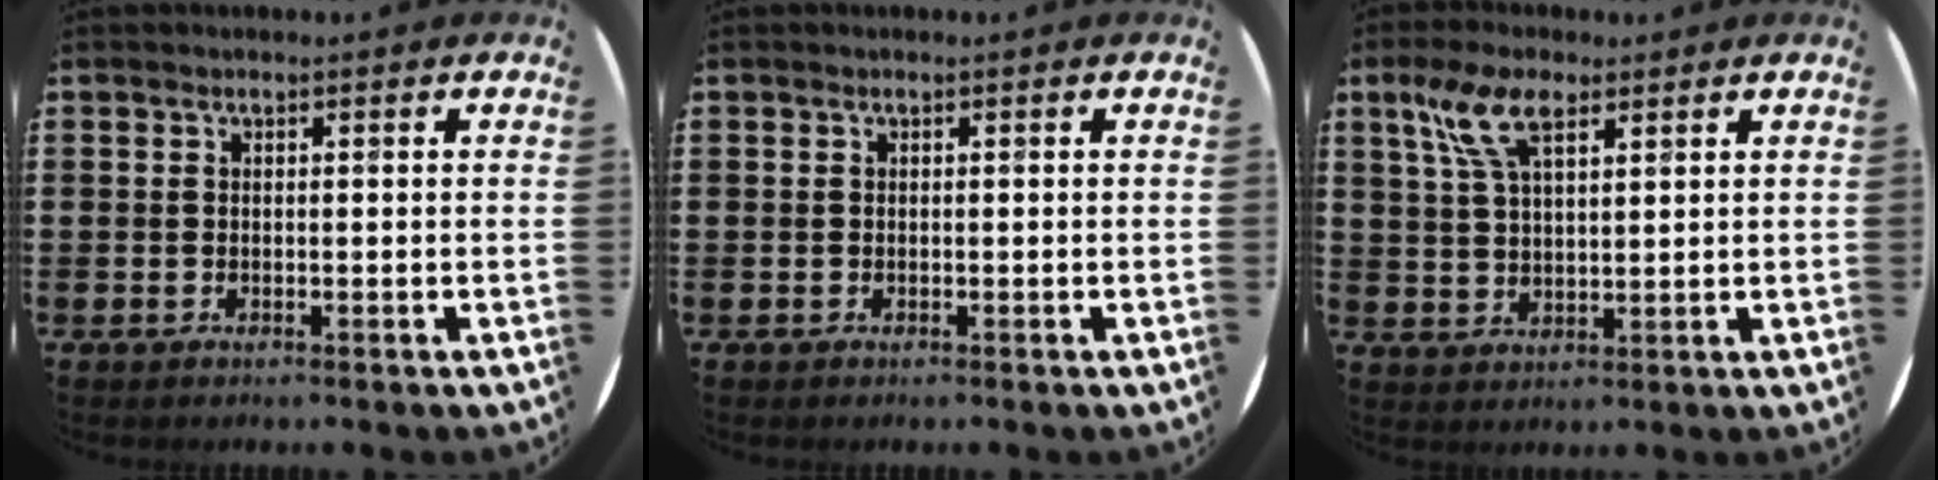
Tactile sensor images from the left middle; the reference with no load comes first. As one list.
[{"total": 0.0}, {"total": 6.8, "force": [4.0, 2.7, 4.8], "torque": [-0.107, 0.010, 0.071]}]